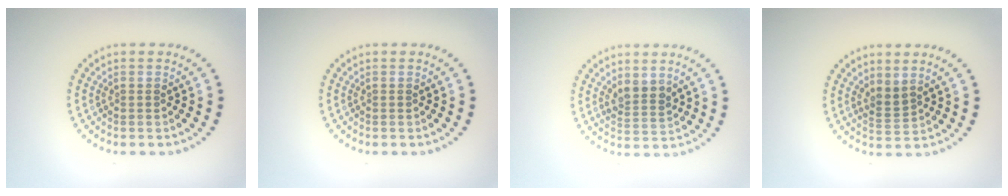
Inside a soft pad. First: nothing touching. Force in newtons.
{"total": 0.0}
{"total": 2.2, "press": 1.9, "slide": 1.1}
{"total": 1.7, "press": 1.3, "slide": 1.1}